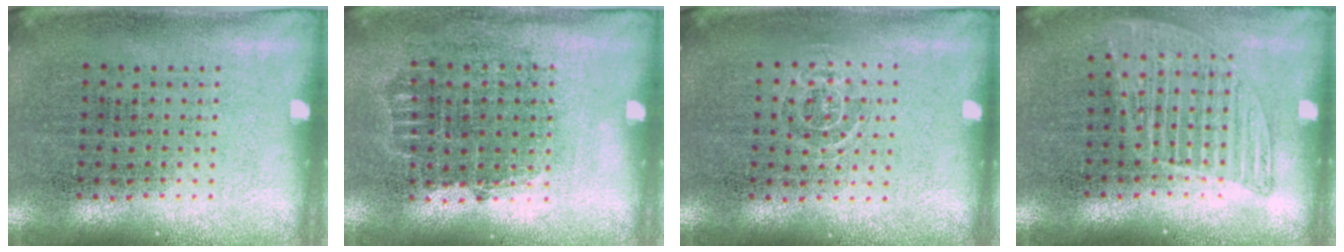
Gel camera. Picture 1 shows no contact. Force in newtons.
{"total": 0.7, "press": 0.6, "slide": 0.3}
{"total": 0.8, "press": 0.5, "slide": 0.6}
{"total": 1.3, "press": 1.1, "slide": 0.6}